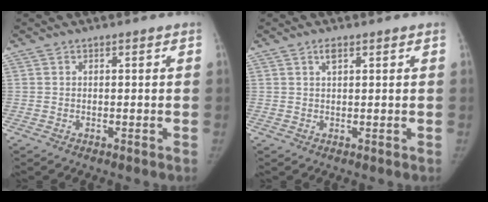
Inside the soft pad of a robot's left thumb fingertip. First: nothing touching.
{"total": 1.5, "force": [0.8, 0.6, 1.1], "torque": [-0.019, 0.001, 0.014]}